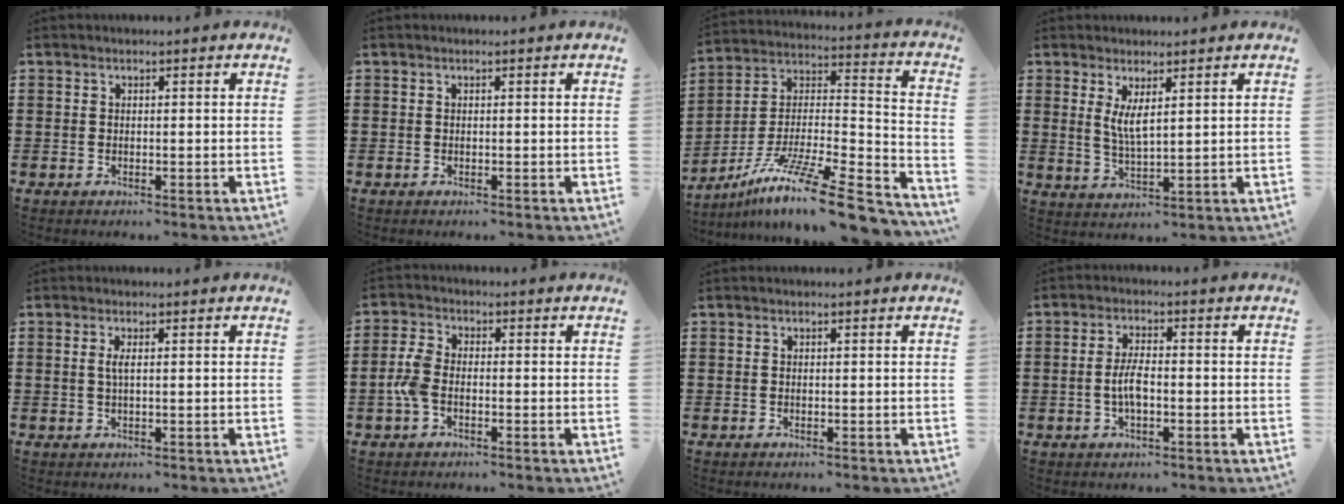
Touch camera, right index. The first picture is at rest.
{"total": 0.0}
{"total": 14.2, "force": [-10.5, 1.6, 9.4], "torque": [-0.155, 0.020, -0.190]}
{"total": 3.8, "force": [1.6, 1.0, 3.3], "torque": [-0.070, -0.001, 0.029]}
{"total": 1.7, "force": [0.3, 0.3, 1.7], "torque": [-0.034, 0.001, 0.004]}
{"total": 4.4, "force": [-1.3, 2.4, 3.5], "torque": [-0.097, -0.006, -0.033]}
{"total": 0.0}
{"total": 4.2, "force": [-0.8, 1.3, 3.9], "torque": [-0.085, -0.003, -0.020]}